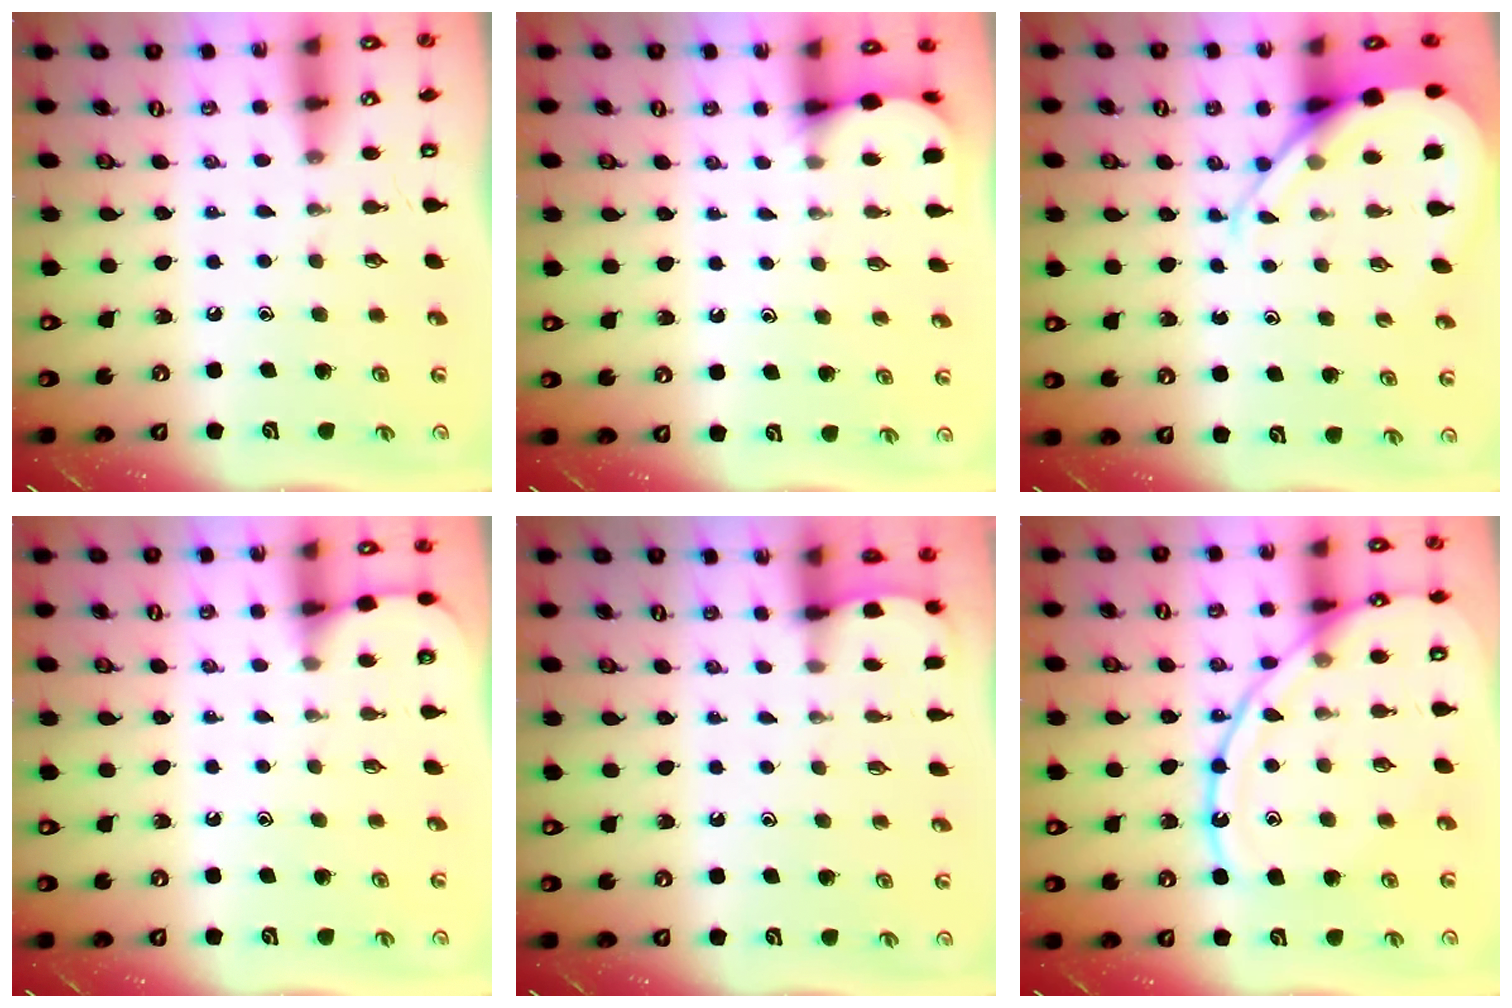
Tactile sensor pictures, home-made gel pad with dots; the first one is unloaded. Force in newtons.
{"total": 1.3, "press": 1.3, "slide": 0.1}
{"total": 10.0, "press": 10.0, "slide": 0.7}
{"total": 3.4, "press": 3.4, "slide": 0.4}
{"total": 1.2, "press": 1.2, "slide": 0.1}
{"total": 14.8, "press": 14.7, "slide": 1.4}